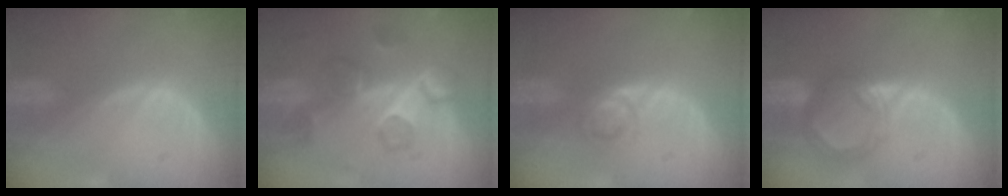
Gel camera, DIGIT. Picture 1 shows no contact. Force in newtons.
{"total": 8.4, "press": 7.6, "slide": 3.6}
{"total": 3.0, "press": 2.9, "slide": 0.2}
{"total": 5.5, "press": 5.2, "slide": 1.8}